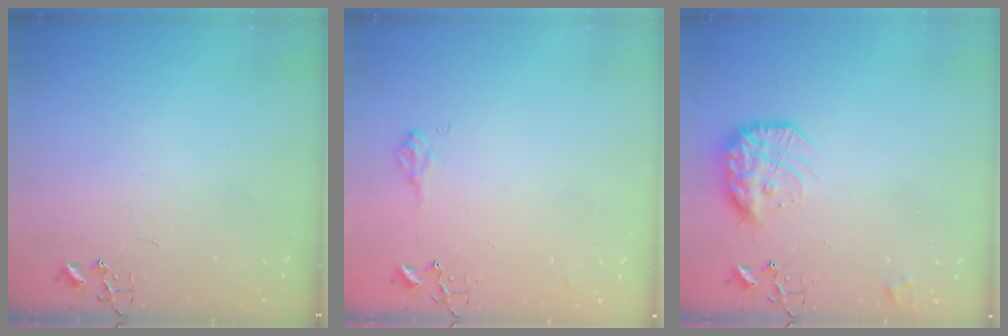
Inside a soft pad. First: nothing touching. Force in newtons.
{"total": 8.8, "press": 8.7, "slide": 1.0}
{"total": 16.5, "press": 16.4, "slide": 1.3}